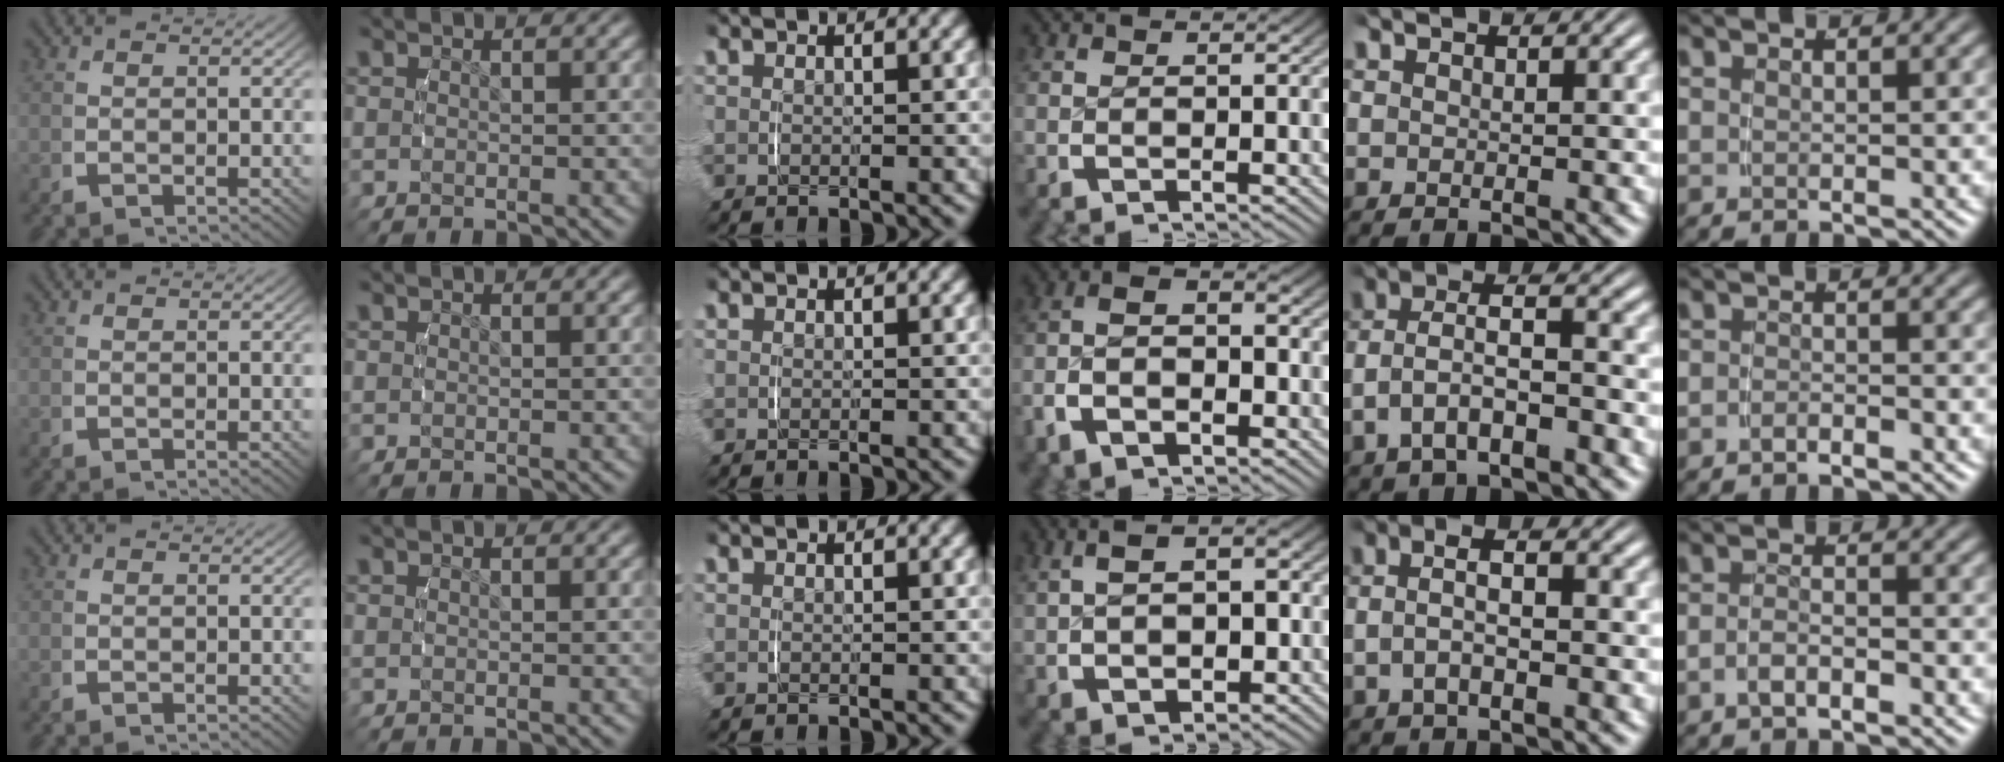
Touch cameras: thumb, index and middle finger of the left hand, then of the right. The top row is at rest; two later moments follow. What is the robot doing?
{"motion": "lift_and_place", "object": "scarf"}